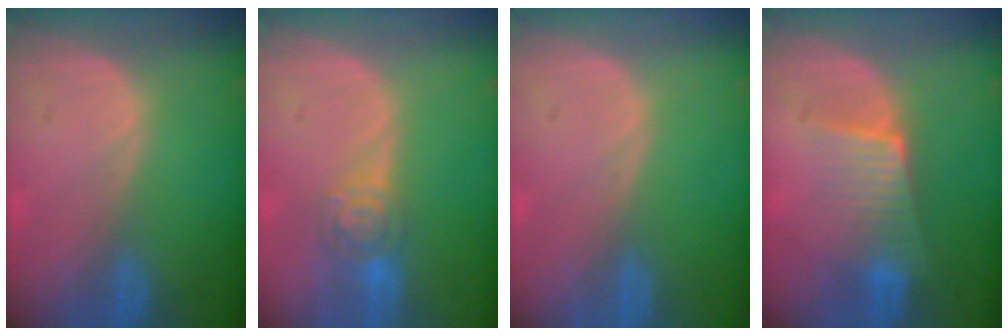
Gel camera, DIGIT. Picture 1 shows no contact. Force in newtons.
{"total": 4.7, "press": 4.2, "slide": 2.2}
{"total": 0.0}
{"total": 6.5, "press": 5.8, "slide": 2.9}